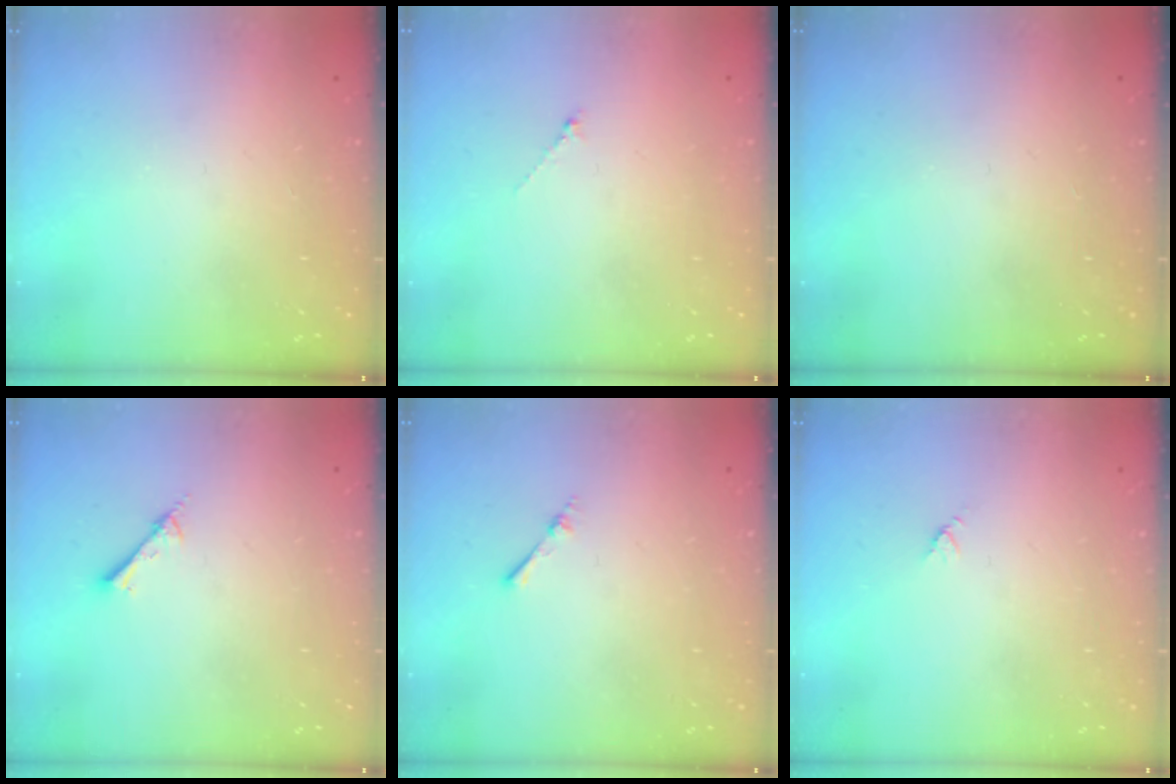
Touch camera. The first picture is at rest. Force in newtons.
{"total": 0.6, "press": 0.5, "slide": 0.3}
{"total": 0.0}
{"total": 1.5, "press": 1.4, "slide": 0.2}
{"total": 1.7, "press": 1.7, "slide": 0.3}
{"total": 2.9, "press": 2.9, "slide": 0.3}